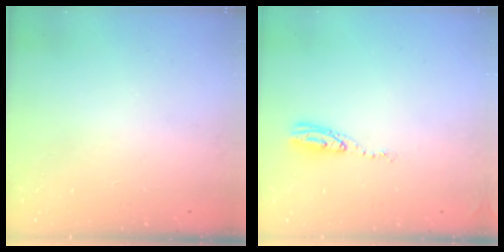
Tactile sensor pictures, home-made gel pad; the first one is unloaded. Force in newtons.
{"total": 5.9, "press": 5.9, "slide": 0.4}